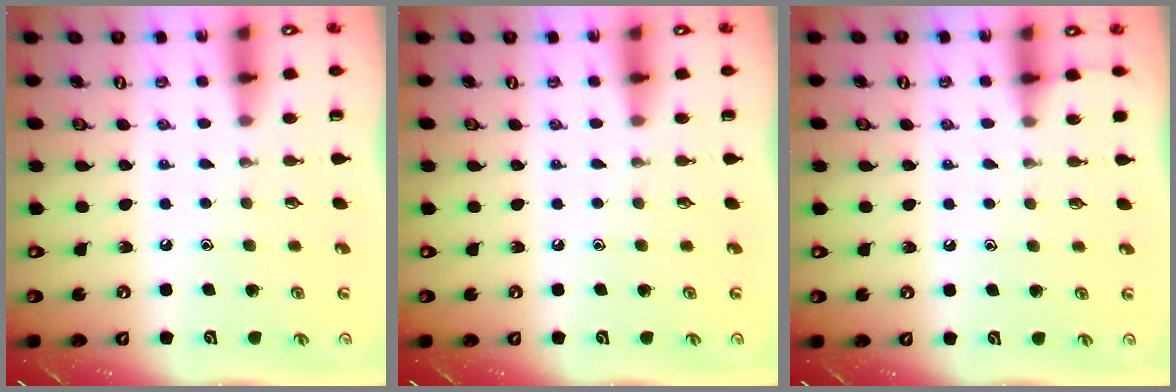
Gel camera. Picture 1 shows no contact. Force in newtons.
{"total": 0.0}
{"total": 2.9, "press": 2.9, "slide": 0.4}